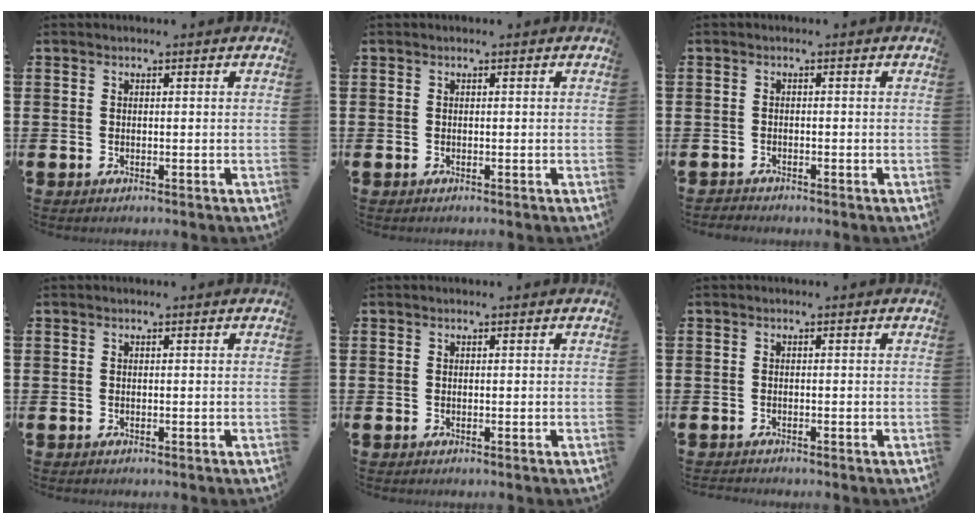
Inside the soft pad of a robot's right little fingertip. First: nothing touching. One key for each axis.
{"total": 0.0}
{"total": 0.8, "fx": -0.8, "fy": 0.1, "fz": 0.0, "tx": -0.002, "ty": 0.000, "tz": -0.017}
{"total": 0.0}
{"total": 0.0}
{"total": 0.5, "fx": -0.5, "fy": 0.0, "fz": 0.0, "tx": -0.001, "ty": -0.002, "tz": -0.011}